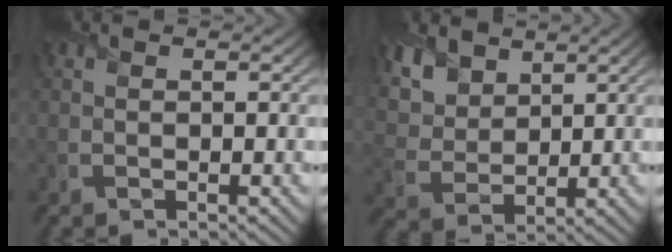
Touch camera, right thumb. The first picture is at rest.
{"total": 7.3, "force": [4.9, 4.2, 3.4], "torque": [-0.113, -0.006, 0.106]}